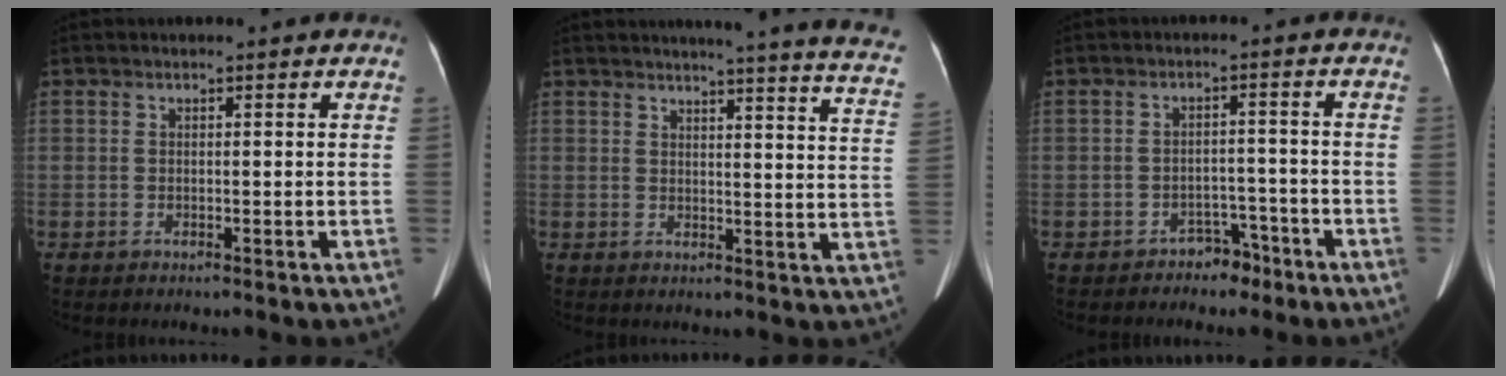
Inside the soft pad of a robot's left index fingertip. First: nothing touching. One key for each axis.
{"total": 20.3, "fx": 18.4, "fy": -0.3, "fz": 8.6, "tx": -0.104, "ty": -0.084, "tz": 0.192}
{"total": 3.5, "fx": -2.8, "fy": 2.1, "fz": 0.7, "tx": -0.011, "ty": 0.010, "tz": -0.037}